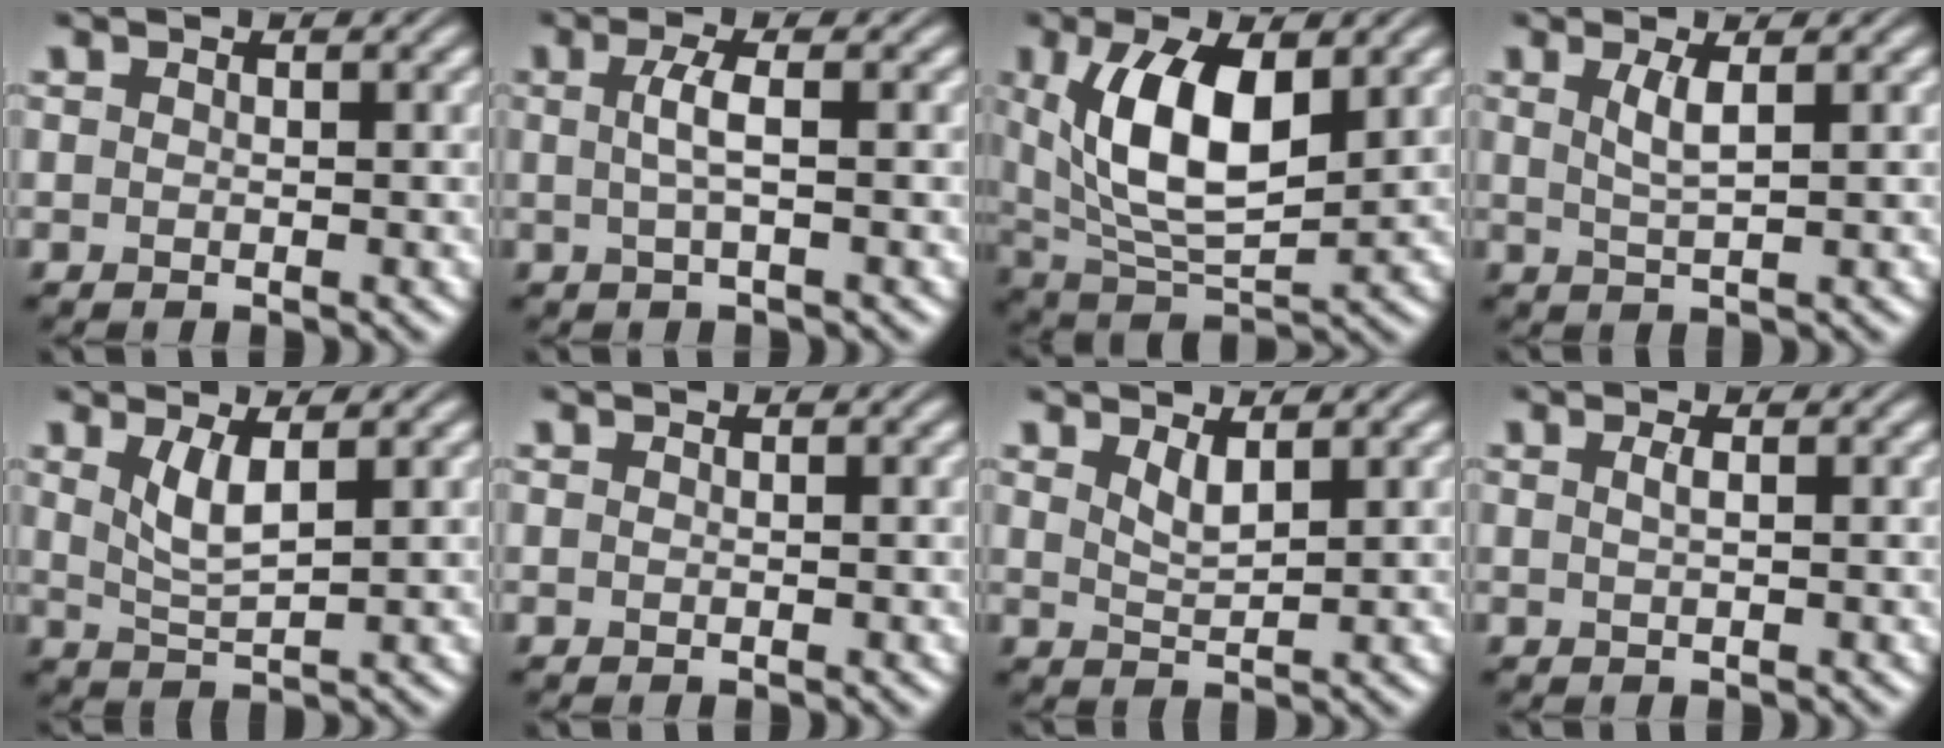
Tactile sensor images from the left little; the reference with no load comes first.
{"total": 2.2, "force": [0.1, 0.4, 2.2], "torque": [-0.046, 0.005, 0.001]}
{"total": 9.0, "force": [2.3, 4.1, 7.7], "torque": [-0.147, -0.004, 0.044]}
{"total": 2.2, "force": [0.8, 0.5, 2.0], "torque": [-0.040, -0.002, 0.015]}
{"total": 2.9, "force": [1.3, 0.8, 2.5], "torque": [-0.051, -0.007, 0.029]}
{"total": 0.0}
{"total": 1.8, "force": [1.2, 0.5, 1.3], "torque": [-0.028, -0.006, 0.027]}
{"total": 1.0, "force": [0.3, 0.4, 0.9], "torque": [-0.014, 0.005, 0.003]}